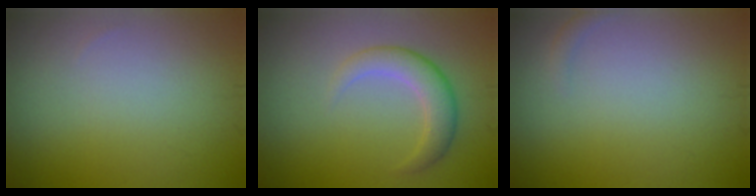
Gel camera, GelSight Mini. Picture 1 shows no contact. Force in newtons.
{"total": 3.1, "press": 3.1, "slide": 0.1}
{"total": 0.6, "press": 0.6, "slide": 0.2}